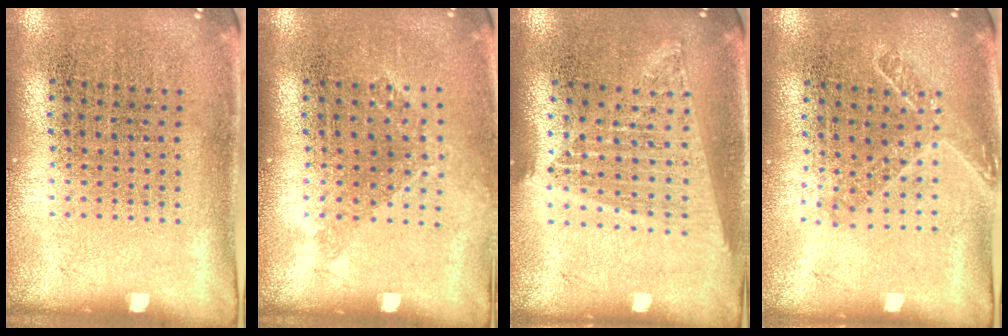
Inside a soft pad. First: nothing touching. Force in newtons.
{"total": 1.0, "press": 0.8, "slide": 0.6}
{"total": 1.7, "press": 1.5, "slide": 0.8}
{"total": 1.5, "press": 1.2, "slide": 0.9}